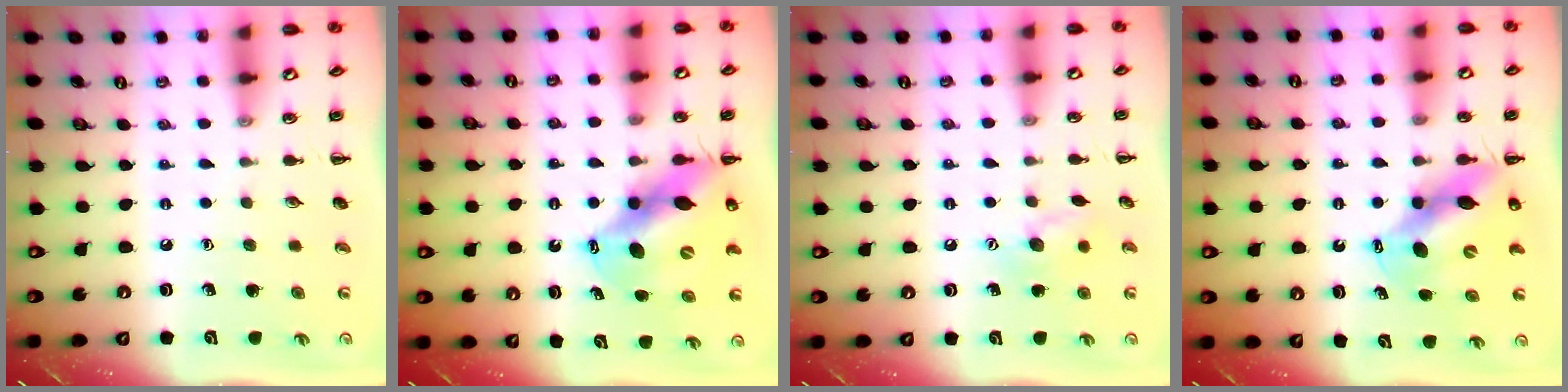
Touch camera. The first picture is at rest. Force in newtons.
{"total": 12.9, "press": 12.4, "slide": 3.5}
{"total": 9.1, "press": 9.0, "slide": 1.5}
{"total": 10.5, "press": 10.1, "slide": 2.8}